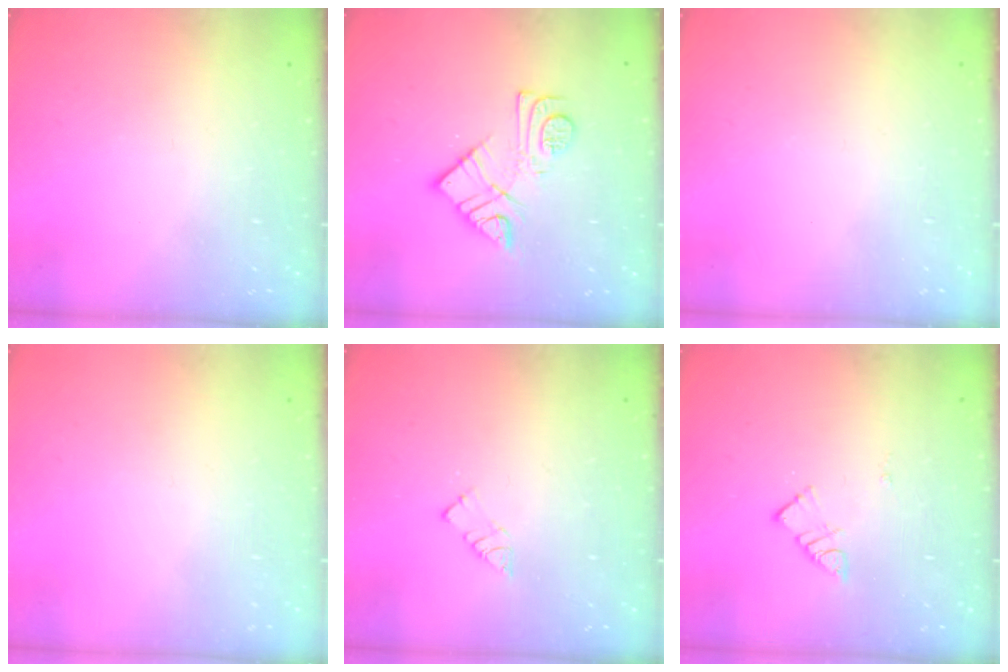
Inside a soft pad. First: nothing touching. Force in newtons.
{"total": 12.3, "press": 12.2, "slide": 0.7}
{"total": 1.5, "press": 1.5, "slide": 0.1}
{"total": 1.5, "press": 1.5, "slide": 0.1}
{"total": 3.9, "press": 3.9, "slide": 0.0}
{"total": 4.4, "press": 4.4, "slide": 0.4}